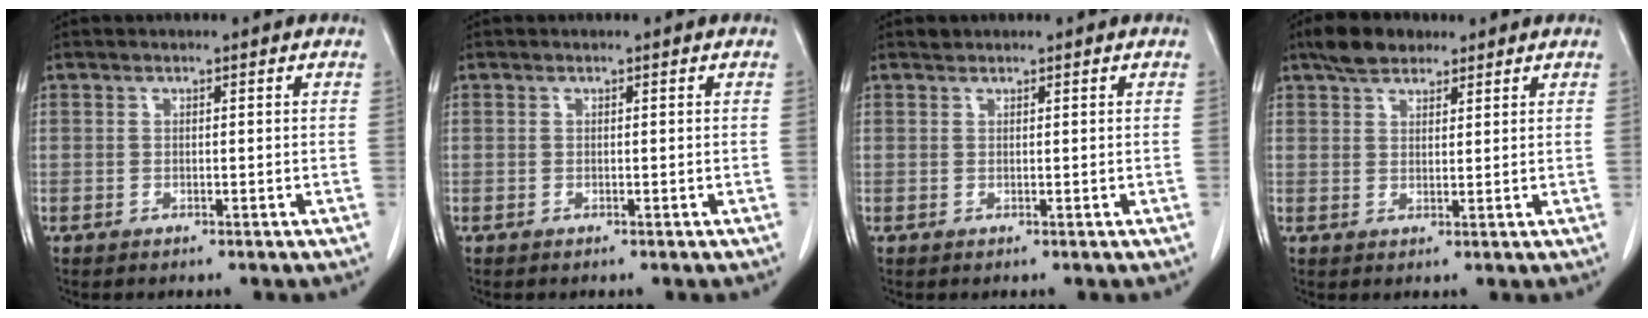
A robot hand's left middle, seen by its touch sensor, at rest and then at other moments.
{"total": 0.0}
{"total": 0.6, "force": [0.5, 0.2, 0.0], "torque": [-0.007, 0.004, 0.011]}
{"total": 4.8, "force": [3.7, 2.3, 2.1], "torque": [-0.046, 0.015, 0.069]}